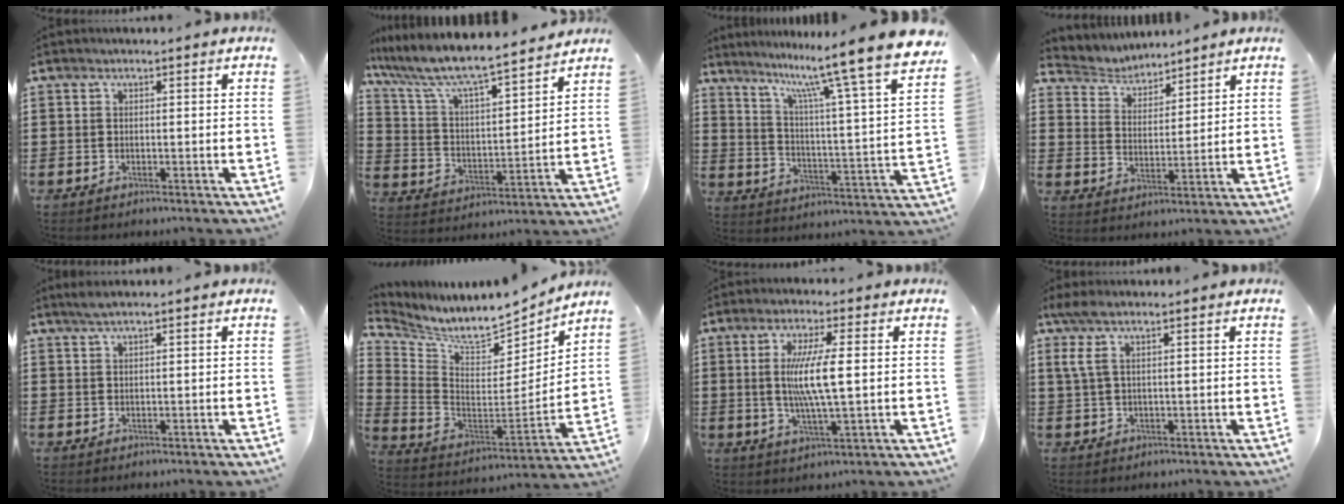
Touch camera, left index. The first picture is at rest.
{"total": 7.0, "force": [6.4, 0.6, 2.7], "torque": [-0.085, -0.049, 0.104]}
{"total": 11.8, "force": [10.0, -1.2, 6.1], "torque": [-0.123, -0.093, 0.151]}
{"total": 4.1, "force": [4.0, 0.9, -0.2], "torque": [-0.018, -0.018, 0.070]}
{"total": 1.4, "force": [1.0, -0.1, 1.1], "torque": [-0.021, 0.001, 0.018]}
{"total": 7.1, "force": [6.6, 1.0, 2.5], "torque": [-0.077, -0.066, 0.106]}
{"total": 7.8, "force": [0.8, 0.8, 7.7], "torque": [-0.150, -0.004, 0.007]}
{"total": 2.8, "force": [1.1, 0.4, 2.6], "torque": [-0.070, -0.009, 0.015]}